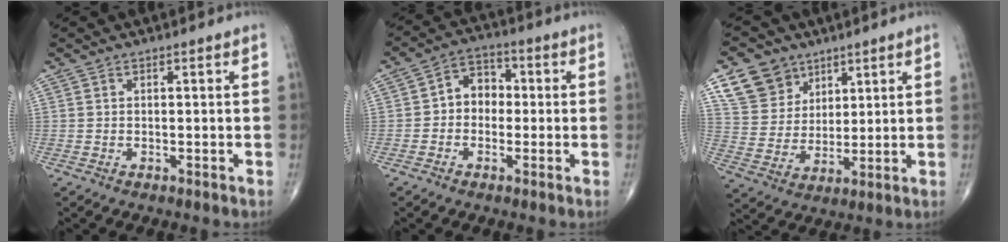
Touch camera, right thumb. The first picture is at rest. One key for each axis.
{"total": 6.4, "fx": -0.3, "fy": 5.2, "fz": 3.8, "tx": -0.026, "ty": 0.025, "tz": -0.020}
{"total": 10.9, "fx": 6.4, "fy": 8.3, "fz": 2.9, "tx": -0.031, "ty": -0.029, "tz": 0.129}